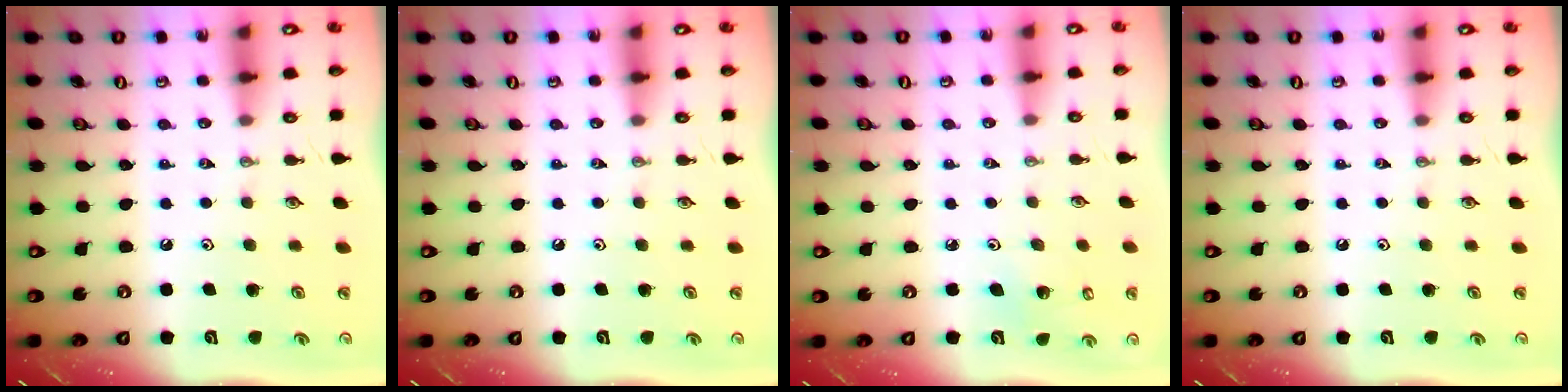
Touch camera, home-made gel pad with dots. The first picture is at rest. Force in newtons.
{"total": 0.0}
{"total": 3.0, "press": 2.6, "slide": 1.5}
{"total": 0.0}